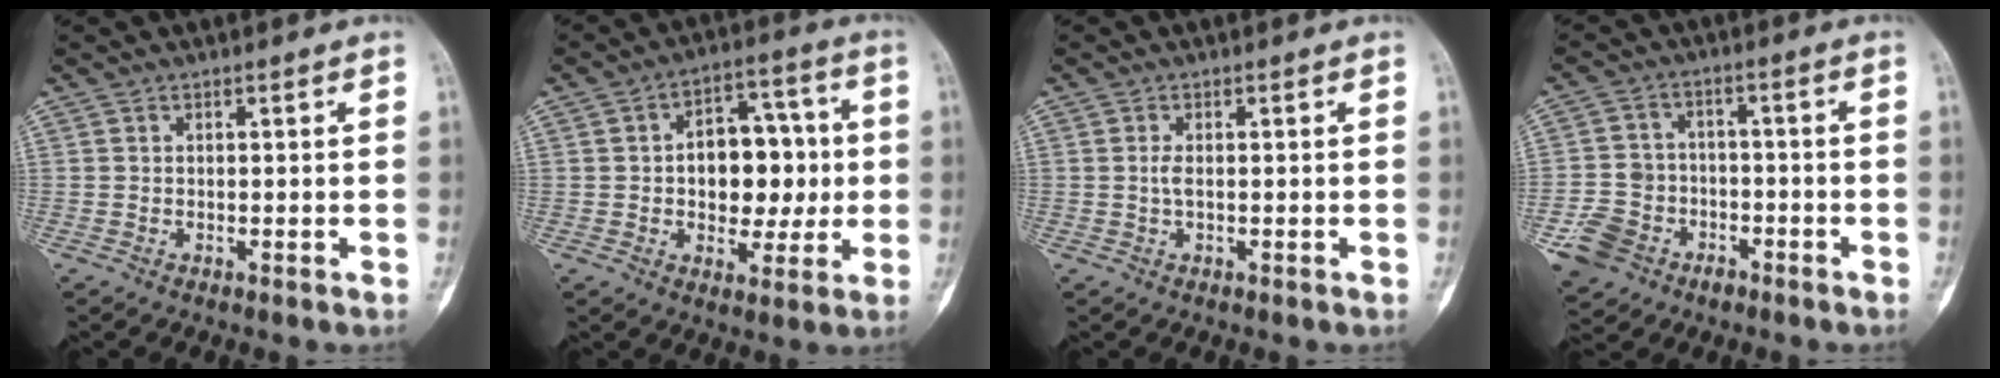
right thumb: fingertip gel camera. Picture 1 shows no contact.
{"total": 13.7, "force": [0.2, 9.0, 10.3], "torque": [-0.099, 0.026, 0.007]}
{"total": 1.3, "force": [0.0, 0.5, 1.2], "torque": [-0.027, -0.001, 0.002]}
{"total": 9.8, "force": [-4.8, 7.6, 3.8], "torque": [-0.061, 0.031, -0.082]}